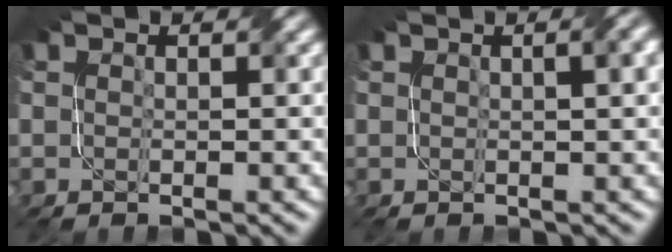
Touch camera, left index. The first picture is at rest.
{"total": 3.5, "force": [1.3, 1.3, 3.0], "torque": [-0.026, 0.011, 0.009]}